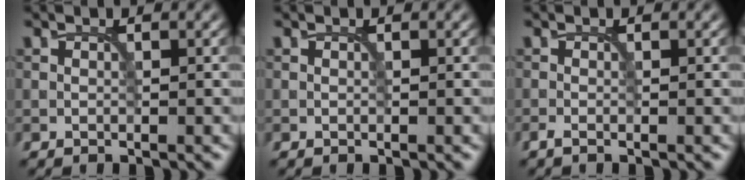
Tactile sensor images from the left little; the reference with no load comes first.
{"total": 0.0}
{"total": 0.8, "force": [-0.5, 0.1, 0.6], "torque": [-0.012, -0.003, -0.010]}